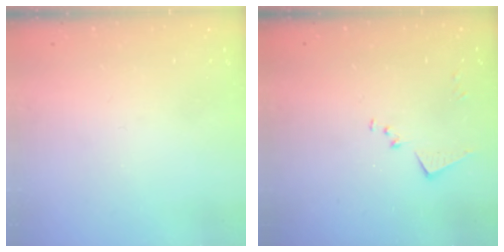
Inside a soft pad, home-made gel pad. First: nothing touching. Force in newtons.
{"total": 7.9, "press": 7.9, "slide": 0.5}